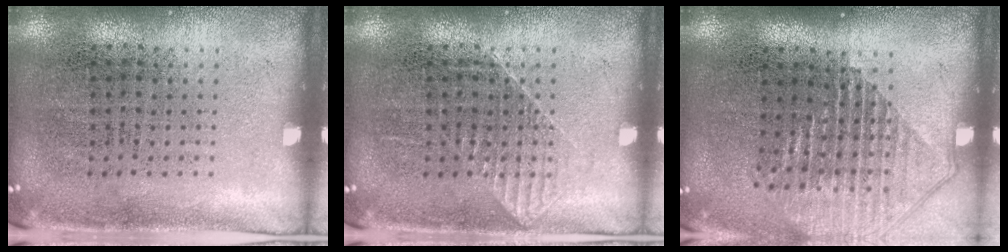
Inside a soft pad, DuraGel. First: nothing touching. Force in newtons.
{"total": 1.0, "press": 1.0, "slide": 0.2}
{"total": 1.3, "press": 1.2, "slide": 0.6}